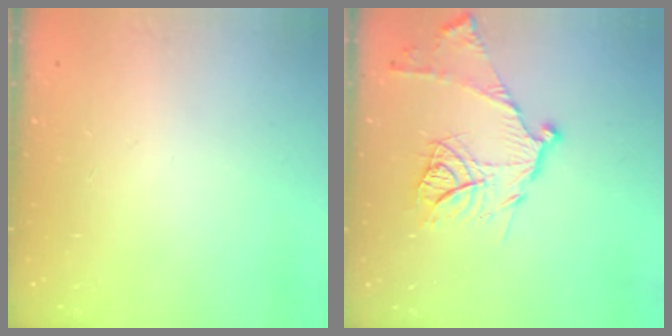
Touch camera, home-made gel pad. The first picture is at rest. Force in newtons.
{"total": 15.0, "press": 14.9, "slide": 1.2}